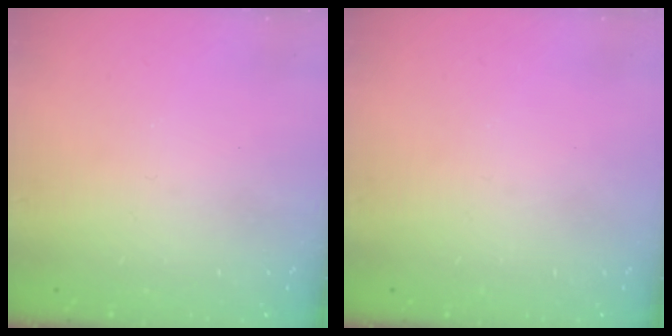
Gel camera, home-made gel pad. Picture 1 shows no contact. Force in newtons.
{"total": 0.0}